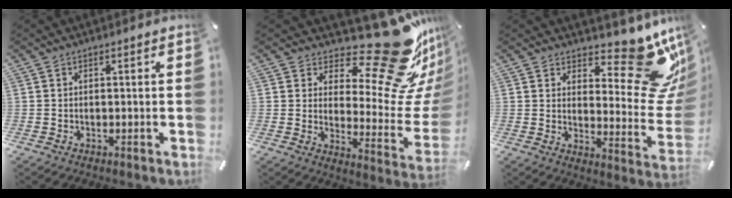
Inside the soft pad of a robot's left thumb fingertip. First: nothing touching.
{"total": 24.3, "force": [16.8, 8.5, 15.4], "torque": [-0.174, -0.138, 0.270]}
{"total": 16.5, "force": [9.5, 7.7, 11.2], "torque": [-0.115, -0.090, 0.156]}